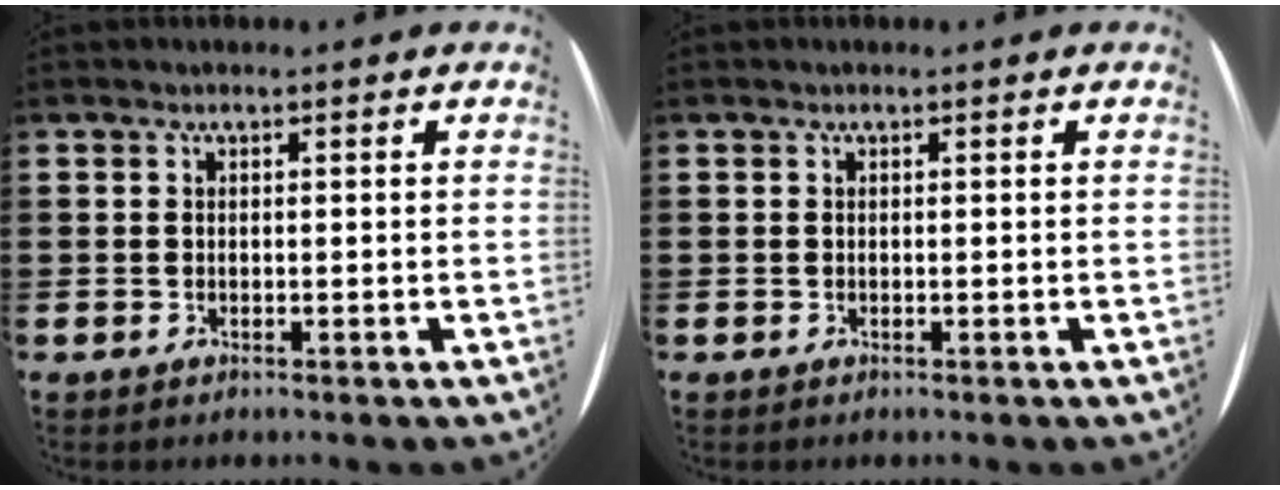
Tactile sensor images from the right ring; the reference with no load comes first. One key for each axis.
{"total": 0.0}